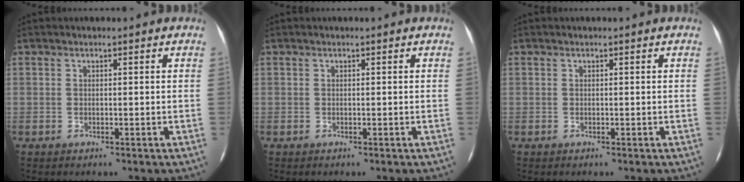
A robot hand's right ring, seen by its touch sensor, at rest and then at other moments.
{"total": 0.0}
{"total": 0.0}